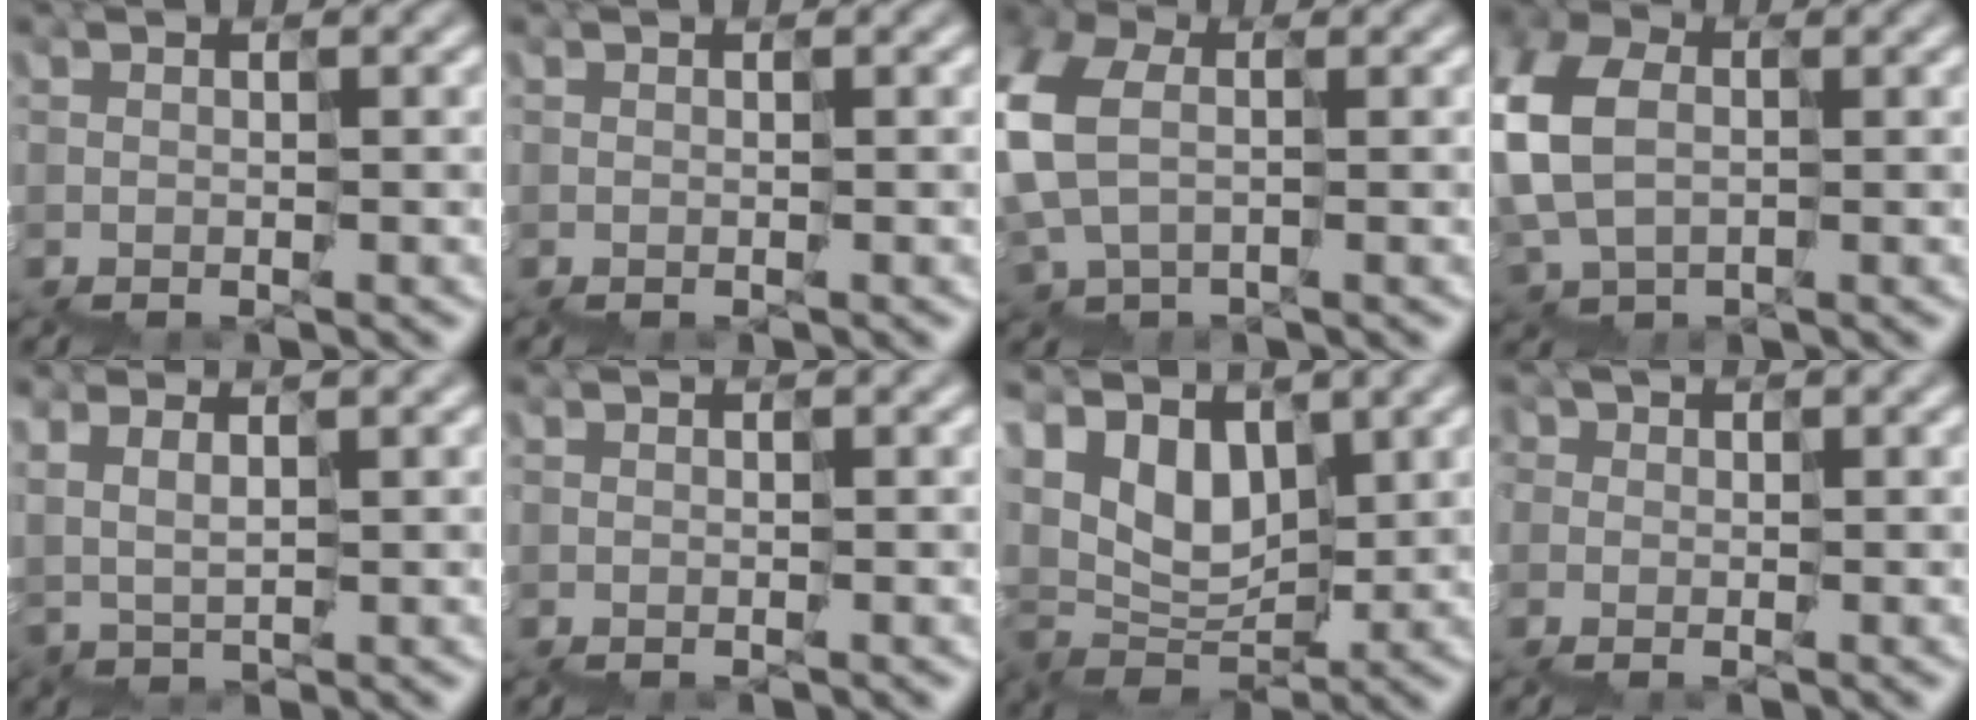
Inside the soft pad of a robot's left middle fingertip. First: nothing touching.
{"total": 0.0}
{"total": 3.2, "force": [0.5, 2.6, 1.8], "torque": [-0.091, 0.019, -0.003]}
{"total": 4.3, "force": [0.3, 3.7, 2.2], "torque": [-0.088, 0.019, -0.004]}
{"total": 2.2, "force": [1.8, -0.7, -1.0], "torque": [0.017, 0.012, 0.038]}
{"total": 0.0}
{"total": 3.6, "force": [2.8, 2.2, 0.4], "torque": [-0.011, 0.012, 0.049]}
{"total": 2.8, "force": [-0.1, 2.7, 0.8], "torque": [-0.002, 0.008, -0.002]}